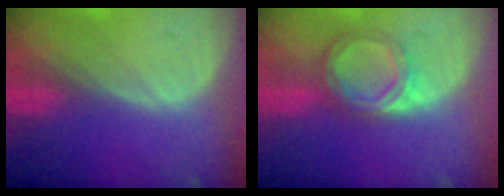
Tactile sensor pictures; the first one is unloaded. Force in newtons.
{"total": 5.3, "press": 5.1, "slide": 1.4}